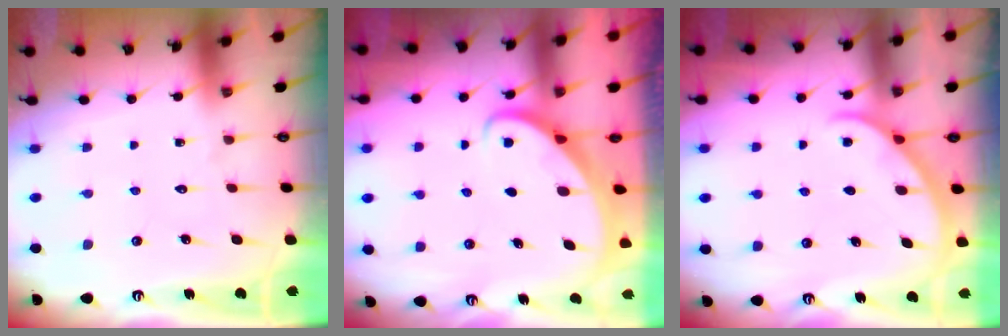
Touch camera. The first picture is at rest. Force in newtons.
{"total": 2.3, "press": 2.3, "slide": 0.3}
{"total": 2.0, "press": 2.0, "slide": 0.2}